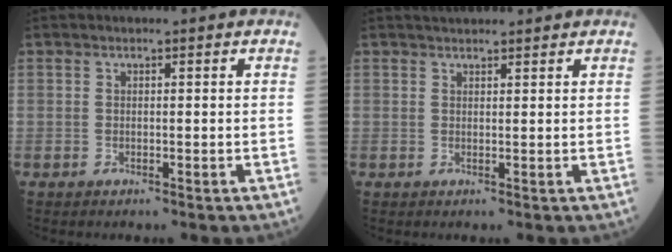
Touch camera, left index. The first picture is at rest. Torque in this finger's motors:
{"motor_torque": [-0.06, 0.00, -0.02, 0.00]}